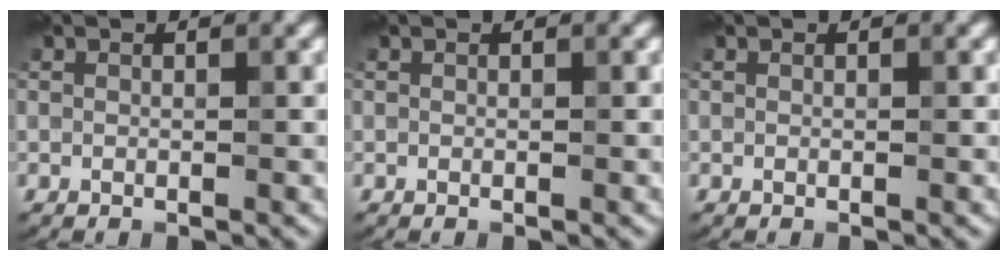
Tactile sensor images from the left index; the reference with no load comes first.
{"total": 0.0}
{"total": 0.0}